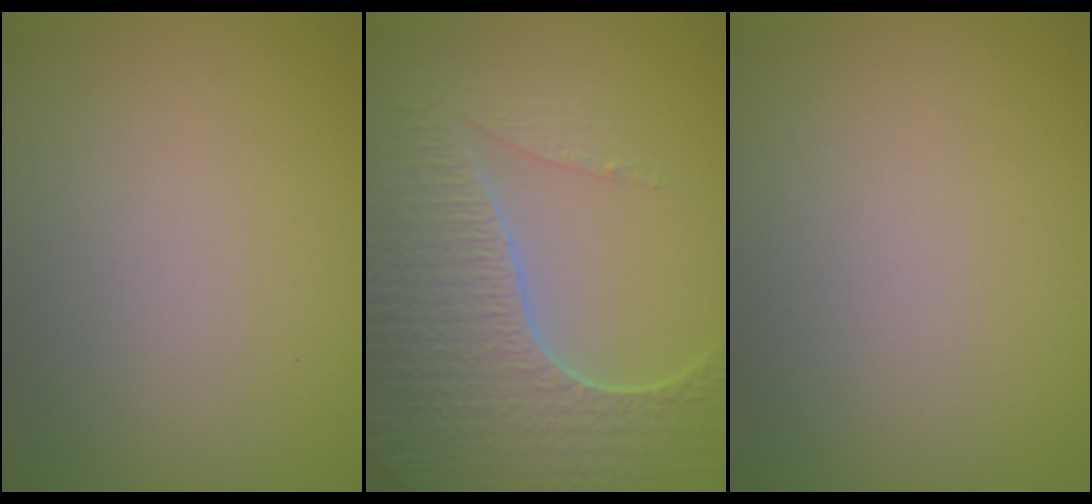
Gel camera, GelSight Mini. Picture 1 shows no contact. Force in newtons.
{"total": 7.4, "press": 5.5, "slide": 5.0}
{"total": 0.0}